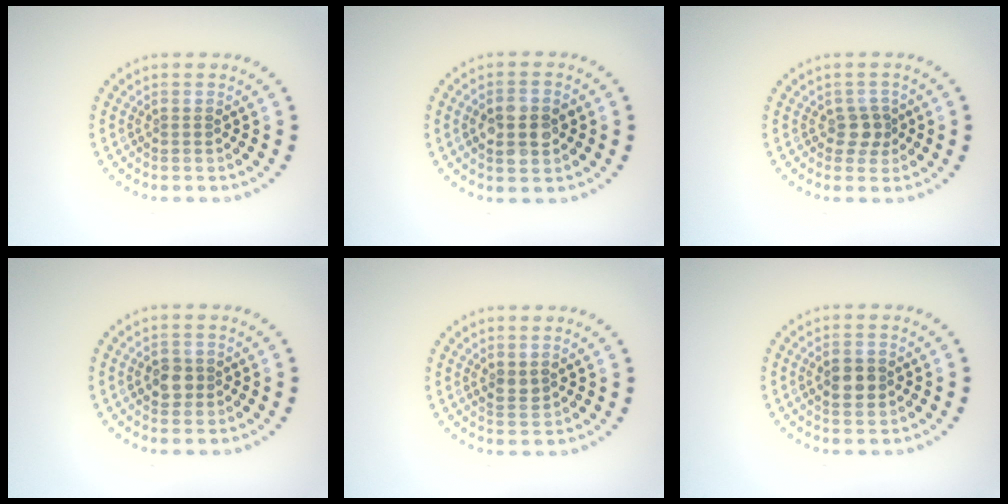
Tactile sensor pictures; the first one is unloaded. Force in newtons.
{"total": 4.0, "press": 4.0, "slide": 0.1}
{"total": 1.8, "press": 1.4, "slide": 1.1}
{"total": 2.0, "press": 1.9, "slide": 0.4}
{"total": 1.2, "press": 1.1, "slide": 0.4}
{"total": 2.9, "press": 2.9, "slide": 0.1}